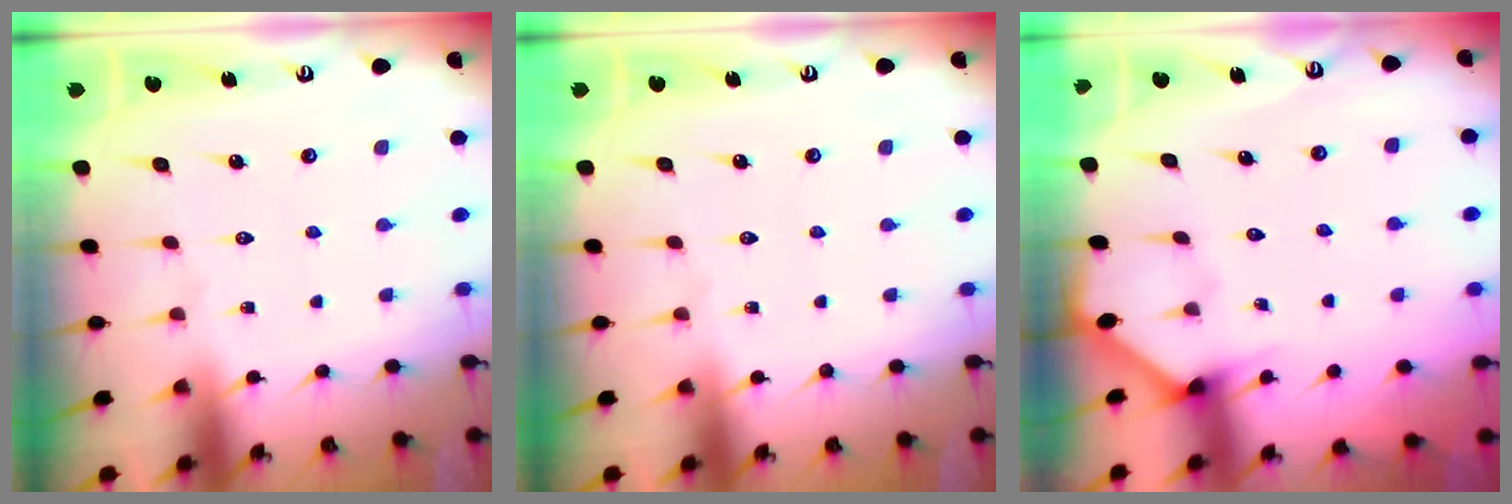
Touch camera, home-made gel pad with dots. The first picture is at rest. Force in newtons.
{"total": 0.0}
{"total": 1.7, "press": 1.7, "slide": 0.2}